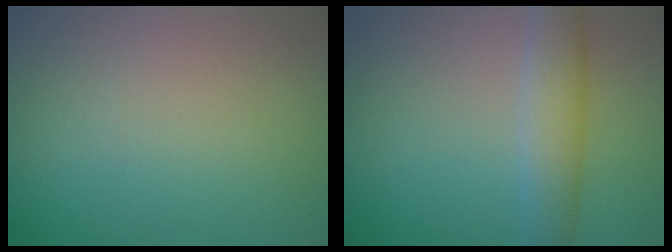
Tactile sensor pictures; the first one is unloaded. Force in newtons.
{"total": 4.5, "press": 4.5, "slide": 0.1}